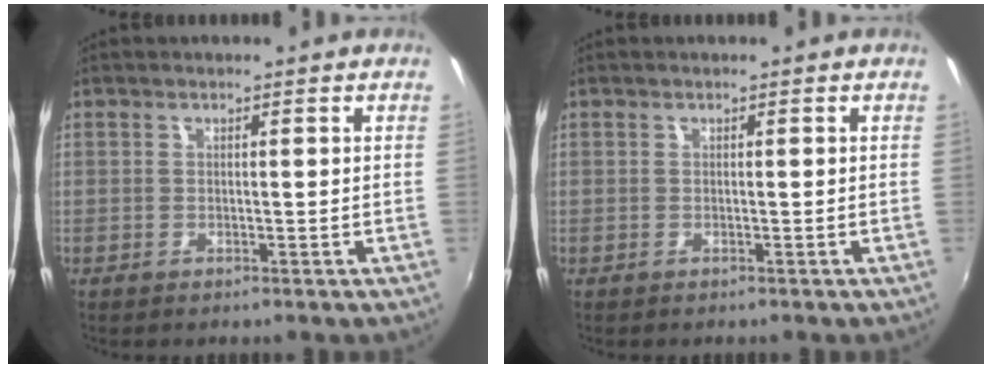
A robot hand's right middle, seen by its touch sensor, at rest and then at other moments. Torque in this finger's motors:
{"motor_torque": [0.01, -0.13, 0.02, 0.00]}